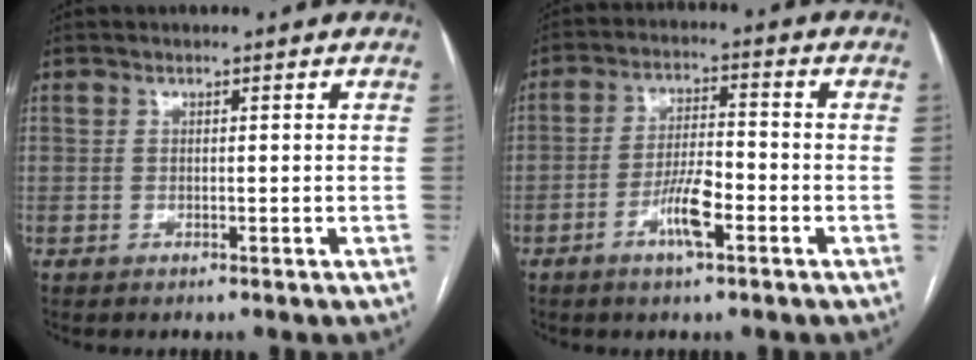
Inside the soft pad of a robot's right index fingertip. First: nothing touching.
{"total": 6.8, "force": [-3.2, 1.4, 5.9], "torque": [-0.111, 0.002, -0.055]}